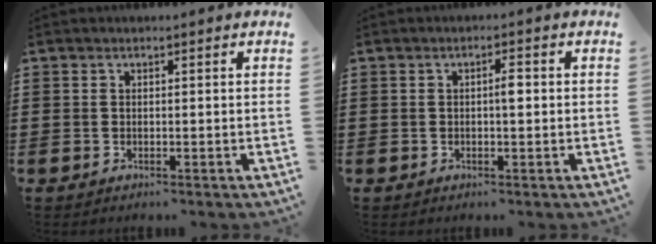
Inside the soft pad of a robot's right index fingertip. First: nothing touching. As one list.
[{"total": 2.0, "force": [0.0, 0.5, 1.9], "torque": [-0.036, 0.001, -0.001]}]